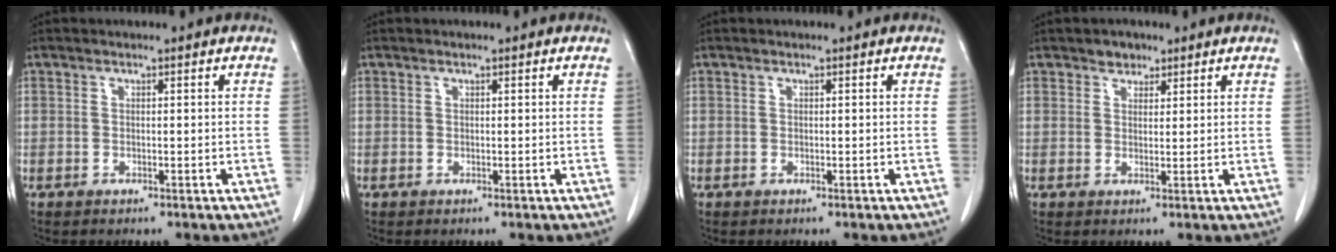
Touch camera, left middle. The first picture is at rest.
{"total": 0.0}
{"total": 0.0}
{"total": 2.2, "force": [1.5, 1.5, 0.5], "torque": [-0.008, 0.000, 0.024]}